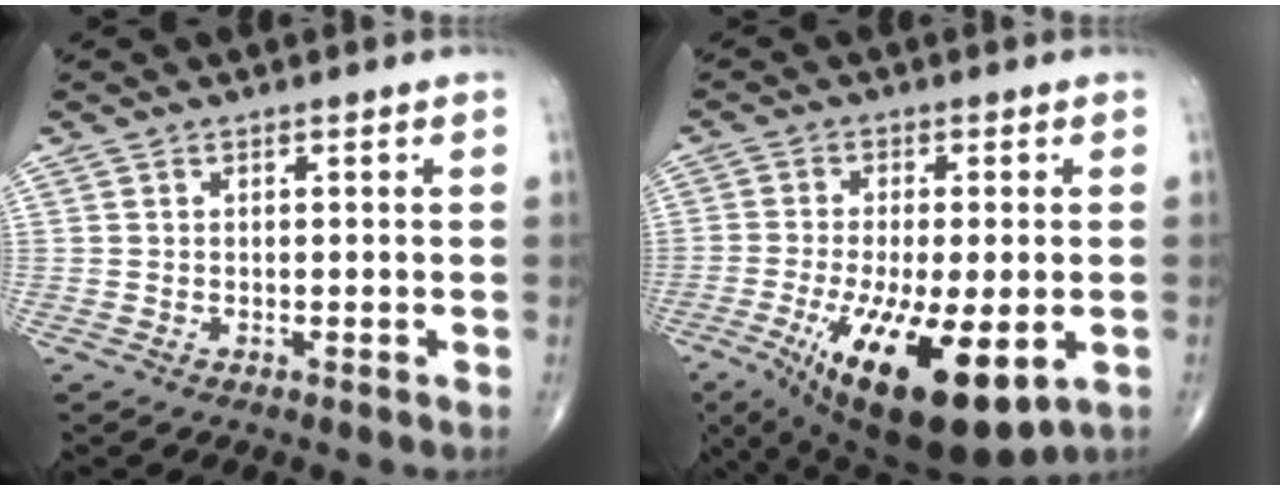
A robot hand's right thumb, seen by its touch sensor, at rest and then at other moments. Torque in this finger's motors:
{"motor_torque": [2.57, 2.43, 0.98, -1.12, 0.65]}